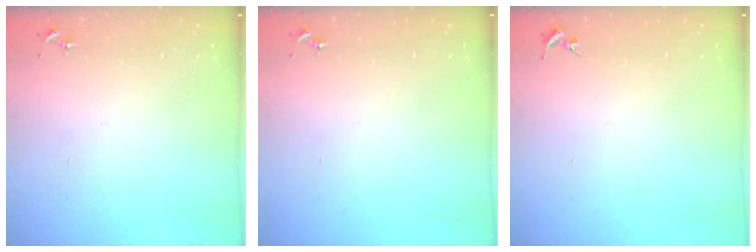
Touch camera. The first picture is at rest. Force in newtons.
{"total": 0.0}
{"total": 0.0}